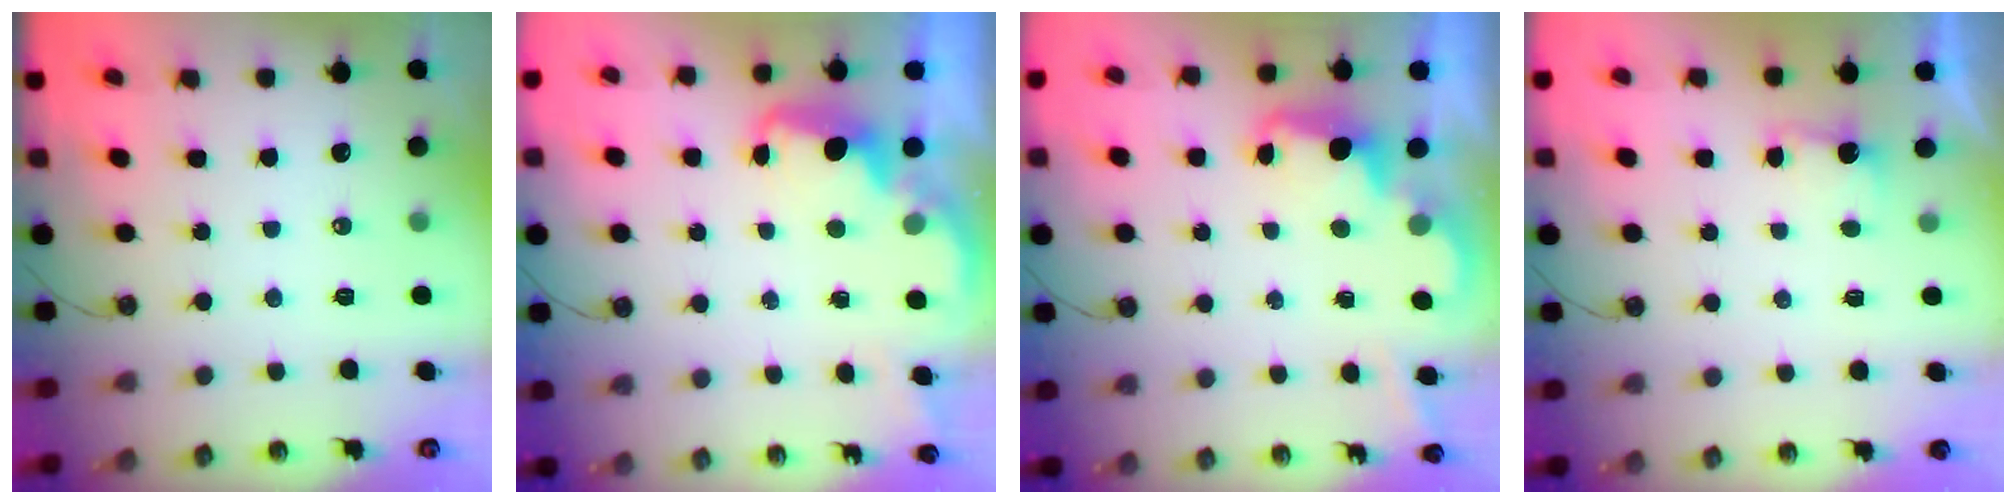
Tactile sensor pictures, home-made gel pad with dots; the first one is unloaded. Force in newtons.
{"total": 2.4, "press": 2.3, "slide": 0.7}
{"total": 2.5, "press": 2.5, "slide": 0.5}
{"total": 2.2, "press": 1.9, "slide": 1.0}